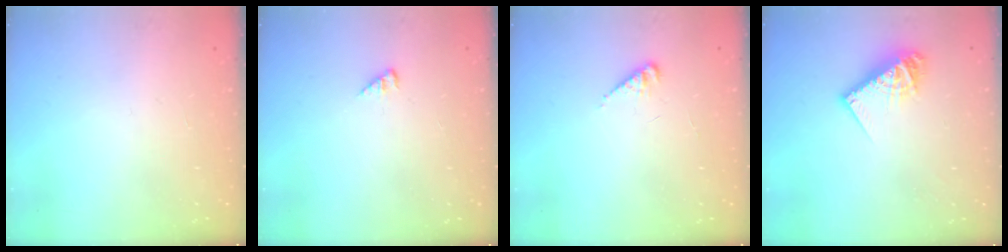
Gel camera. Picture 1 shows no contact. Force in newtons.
{"total": 2.2, "press": 2.2, "slide": 0.2}
{"total": 2.7, "press": 2.6, "slide": 0.4}
{"total": 10.0, "press": 9.9, "slide": 0.8}